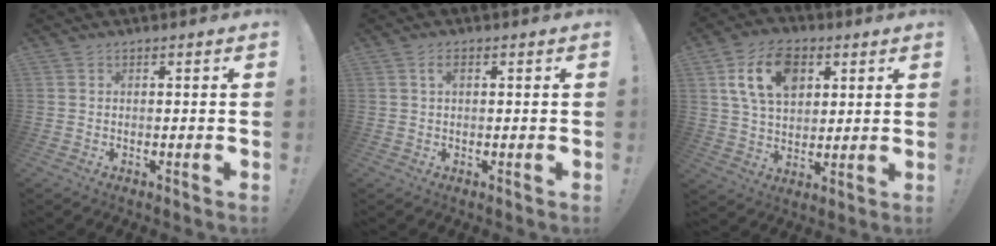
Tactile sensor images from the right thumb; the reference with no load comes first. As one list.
[{"total": 1.7, "force": [0.6, 0.8, 1.5], "torque": [-0.022, 0.003, 0.007]}, {"total": 15.5, "force": [6.2, 10.4, 9.6], "torque": [-0.149, -0.010, 0.119]}]